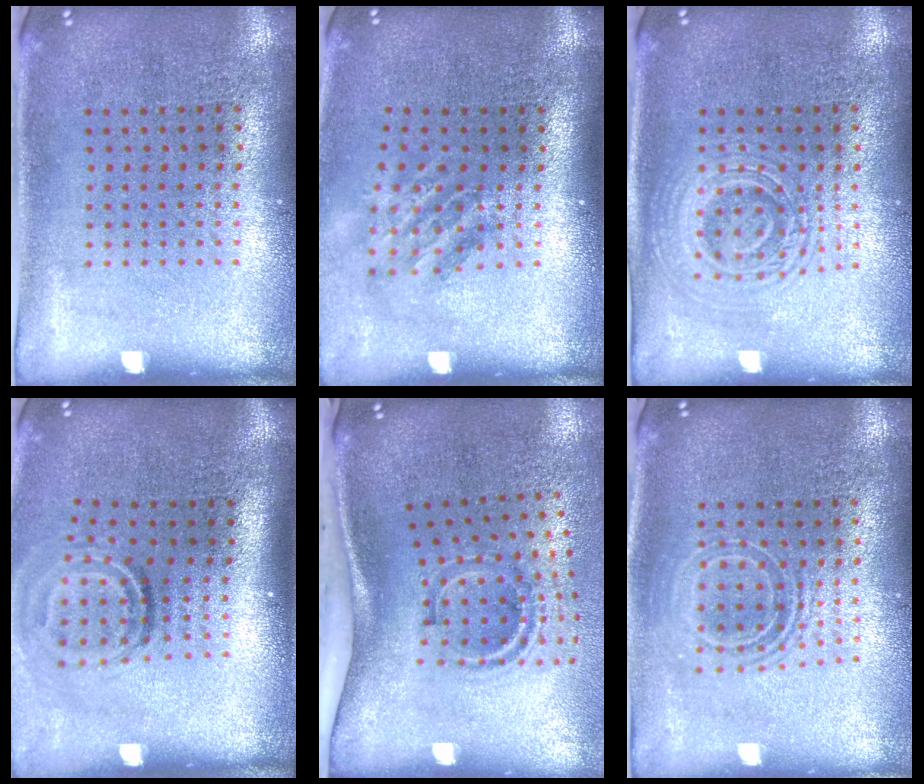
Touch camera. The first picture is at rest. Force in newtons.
{"total": 1.7, "press": 1.2, "slide": 1.2}
{"total": 2.1, "press": 2.1, "slide": 0.4}
{"total": 1.9, "press": 1.1, "slide": 1.5}
{"total": 2.0, "press": 1.2, "slide": 1.7}
{"total": 1.8, "press": 1.3, "slide": 1.1}